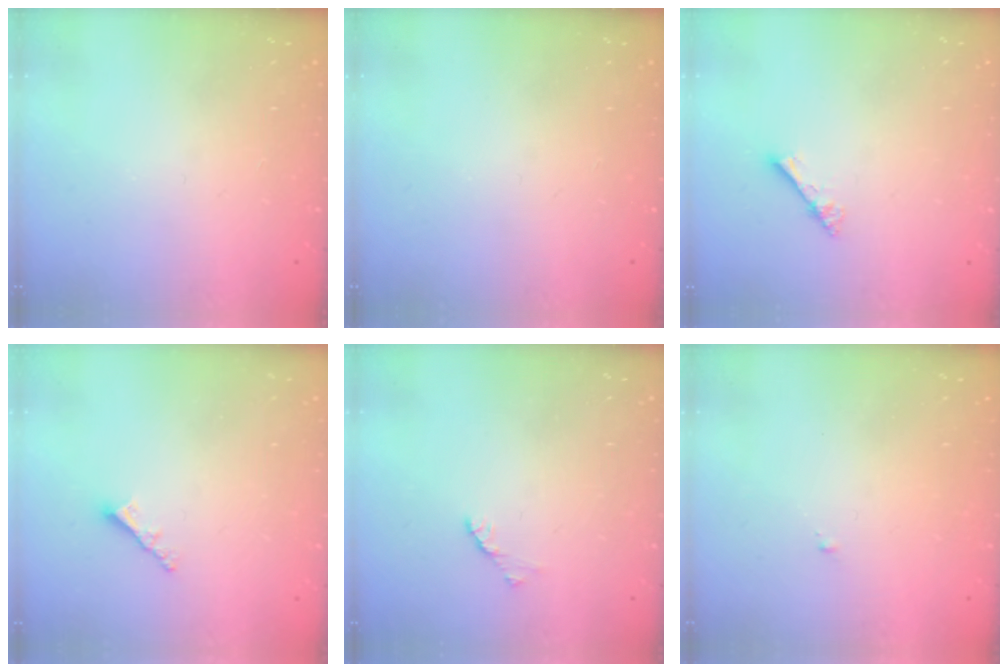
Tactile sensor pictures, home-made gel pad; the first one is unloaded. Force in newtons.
{"total": 0.0}
{"total": 1.8, "press": 1.8, "slide": 0.1}
{"total": 2.3, "press": 2.3, "slide": 0.1}
{"total": 1.7, "press": 1.6, "slide": 0.4}
{"total": 0.6, "press": 0.6, "slide": 0.2}